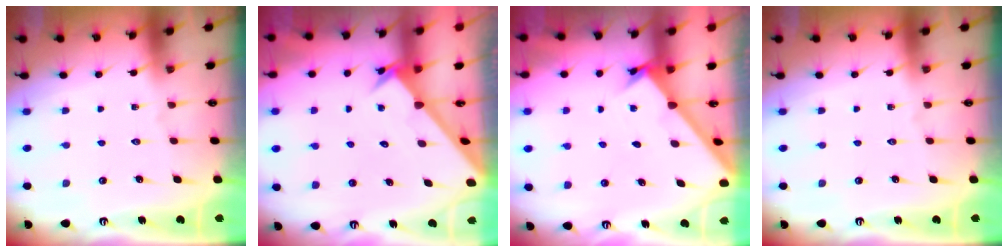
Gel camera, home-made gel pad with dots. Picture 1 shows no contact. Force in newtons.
{"total": 2.6, "press": 2.6, "slide": 0.2}
{"total": 1.7, "press": 1.7, "slide": 0.2}
{"total": 0.0}